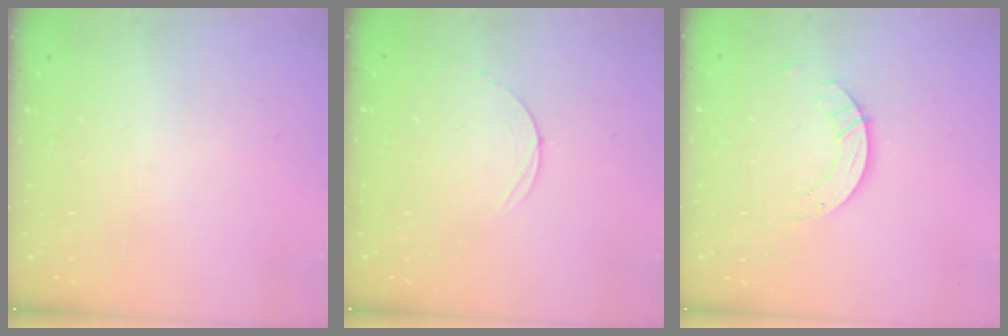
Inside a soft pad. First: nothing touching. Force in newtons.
{"total": 3.0, "press": 3.0, "slide": 0.3}
{"total": 3.9, "press": 3.9, "slide": 0.4}